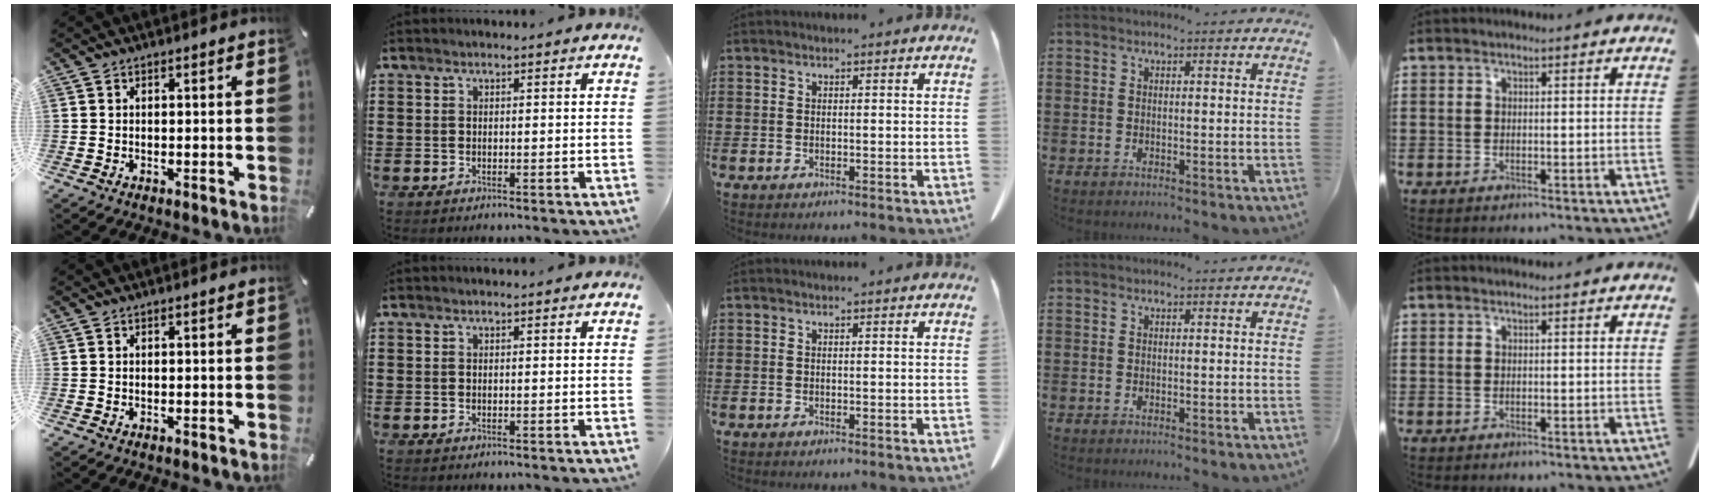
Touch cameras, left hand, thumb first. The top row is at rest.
{}